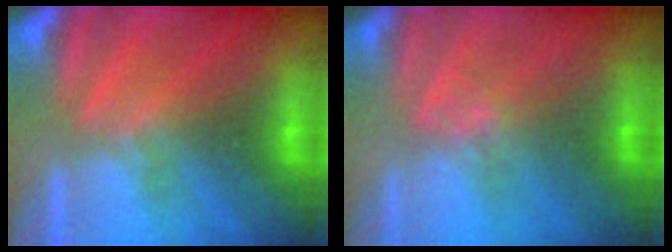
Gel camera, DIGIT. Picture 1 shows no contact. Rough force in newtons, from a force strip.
{"total": 1.4}